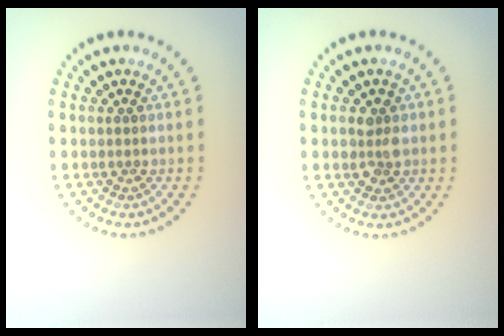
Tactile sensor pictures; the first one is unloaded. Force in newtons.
{"total": 1.9, "press": 1.9, "slide": 0.5}